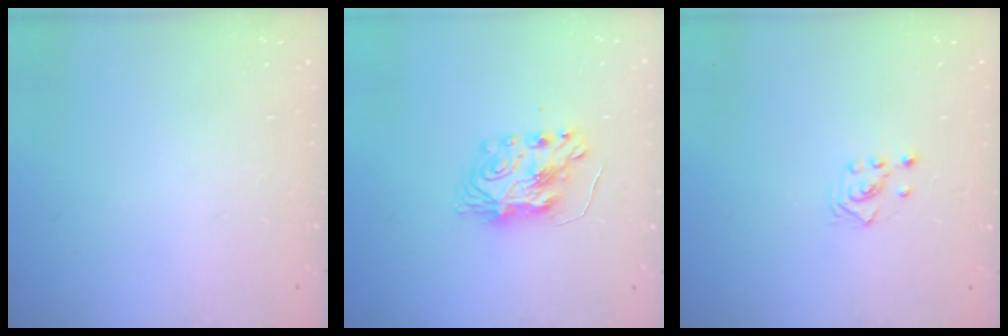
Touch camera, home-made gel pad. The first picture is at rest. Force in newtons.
{"total": 8.1, "press": 8.1, "slide": 0.5}
{"total": 2.5, "press": 2.3, "slide": 1.0}